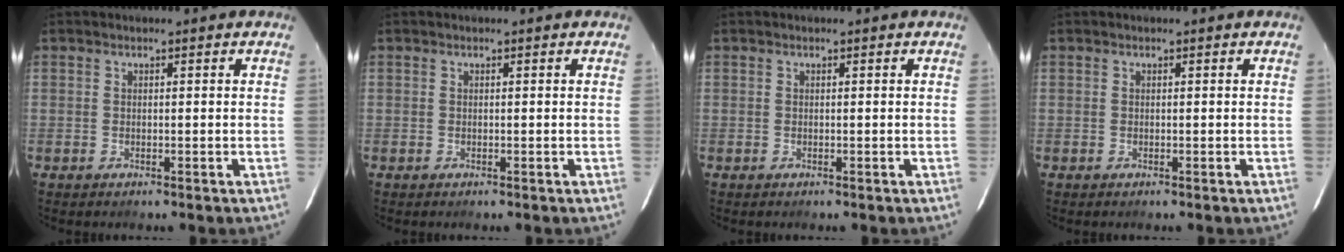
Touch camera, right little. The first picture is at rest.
{"total": 0.0}
{"total": 0.0}
{"total": 0.0}